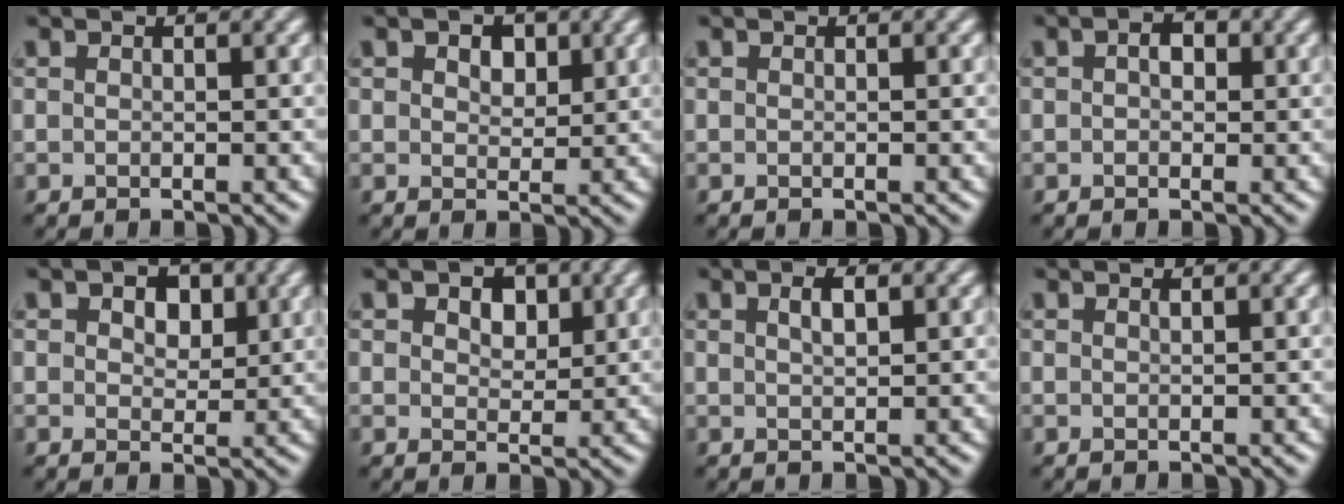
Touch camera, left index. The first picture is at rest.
{"total": 2.7, "force": [1.2, 1.8, 1.6], "torque": [-0.025, 0.002, 0.015]}
{"total": 0.0}
{"total": 1.9, "force": [0.4, 1.2, 1.3], "torque": [-0.016, 0.001, 0.001]}
{"total": 3.8, "force": [1.6, 2.5, 2.4], "torque": [-0.030, 0.004, 0.011]}
{"total": 3.2, "force": [1.4, 2.1, 2.0], "torque": [-0.028, 0.003, 0.011]}
{"total": 1.6, "force": [0.7, 0.5, 1.3], "torque": [-0.023, 0.003, 0.014]}
{"total": 0.0}